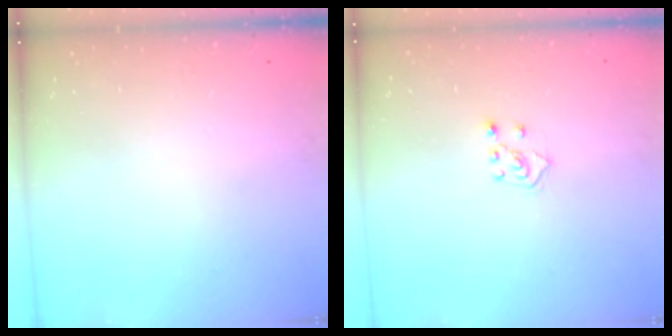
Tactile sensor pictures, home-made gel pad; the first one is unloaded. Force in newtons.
{"total": 5.0, "press": 4.9, "slide": 0.8}